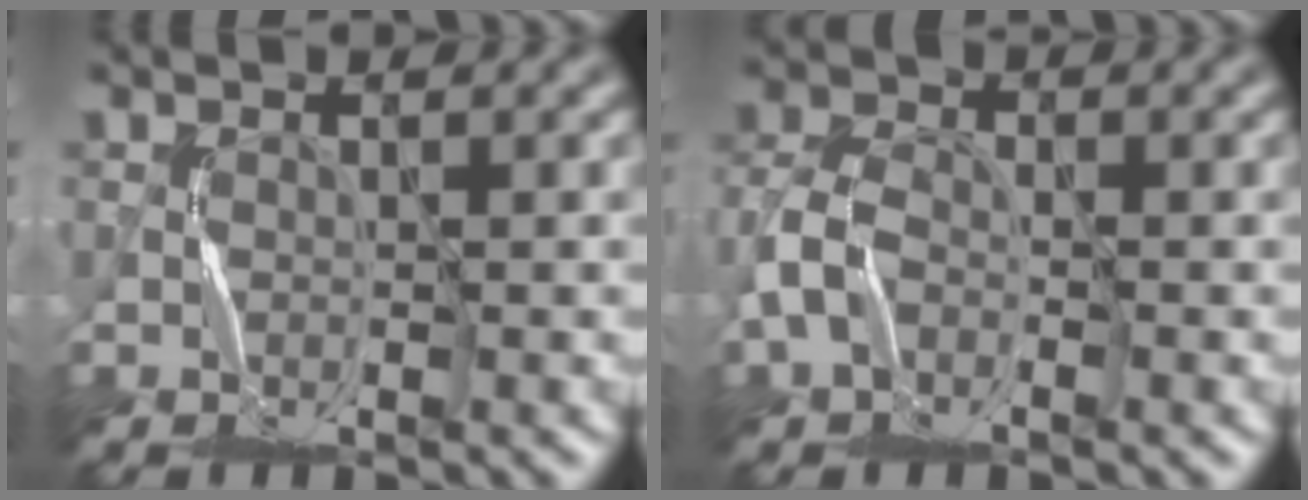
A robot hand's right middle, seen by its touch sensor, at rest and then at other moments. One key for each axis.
{"total": 3.4, "fx": -1.4, "fy": 2.2, "fz": 2.2, "tx": -0.055, "ty": 0.008, "tz": -0.038}